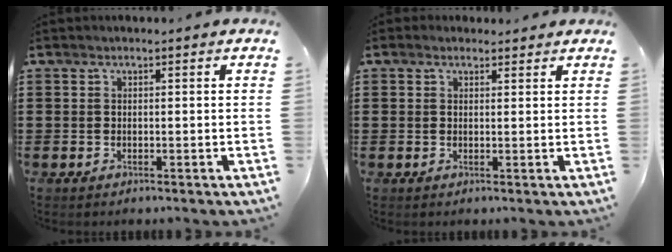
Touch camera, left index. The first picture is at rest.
{"total": 1.3, "force": [1.1, 0.7, 0.2], "torque": [-0.007, 0.004, 0.023]}